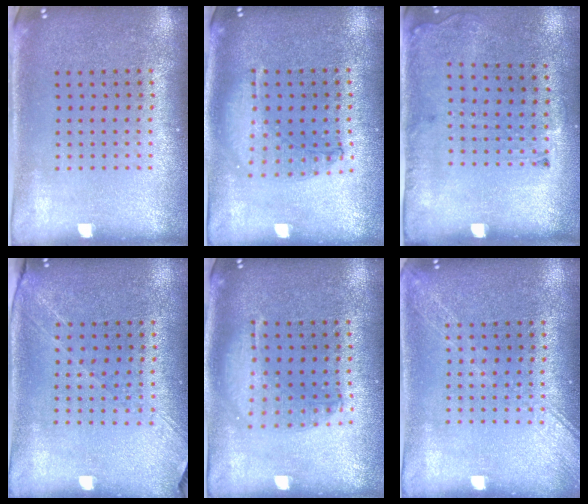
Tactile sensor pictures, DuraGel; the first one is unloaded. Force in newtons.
{"total": 0.9, "press": 0.9, "slide": 0.3}
{"total": 1.9, "press": 1.3, "slide": 1.4}
{"total": 1.3, "press": 1.2, "slide": 0.6}
{"total": 1.3, "press": 1.3, "slide": 0.4}
{"total": 2.6, "press": 2.6, "slide": 0.3}